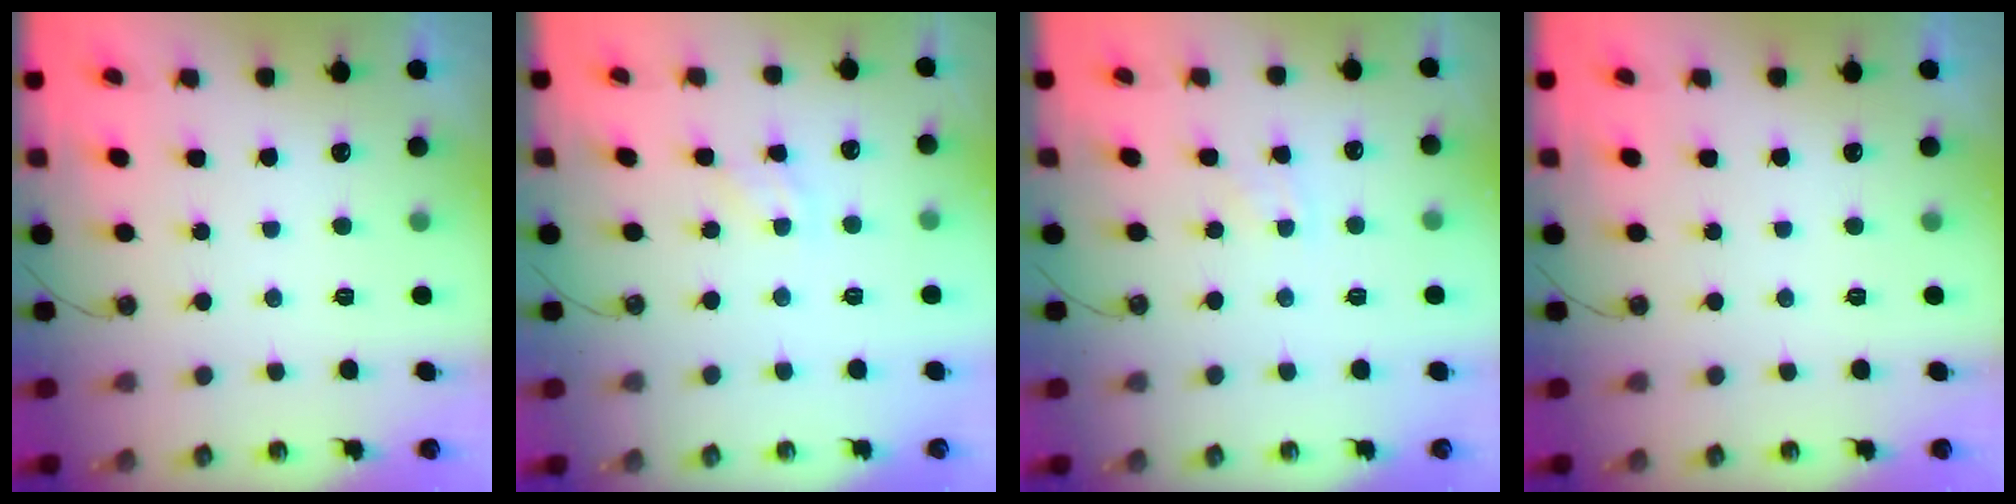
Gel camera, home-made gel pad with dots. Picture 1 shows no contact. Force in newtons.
{"total": 1.6, "press": 1.6, "slide": 0.2}
{"total": 2.7, "press": 2.7, "slide": 0.3}
{"total": 0.0}